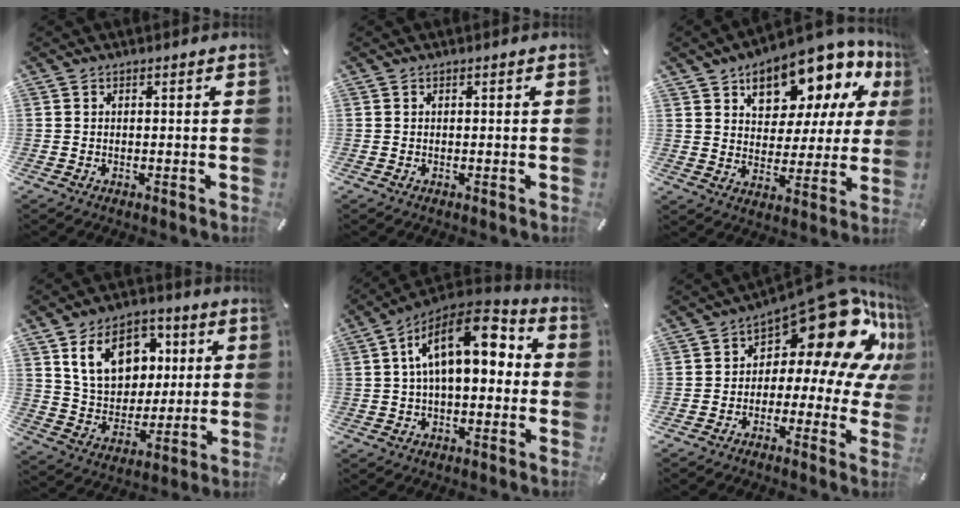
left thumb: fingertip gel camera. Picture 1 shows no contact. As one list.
[{"total": 0.0}, {"total": 14.8, "force": [10.6, 7.8, 6.8], "torque": [-0.104, -0.084, 0.181]}, {"total": 14.7, "force": [5.9, 11.3, 7.5], "torque": [-0.133, -0.004, 0.115]}, {"total": 15.8, "force": [4.1, 8.5, 12.6], "torque": [-0.213, -0.017, 0.068]}, {"total": 20.9, "force": [9.9, 10.1, 15.3], "torque": [-0.199, -0.077, 0.164]}]